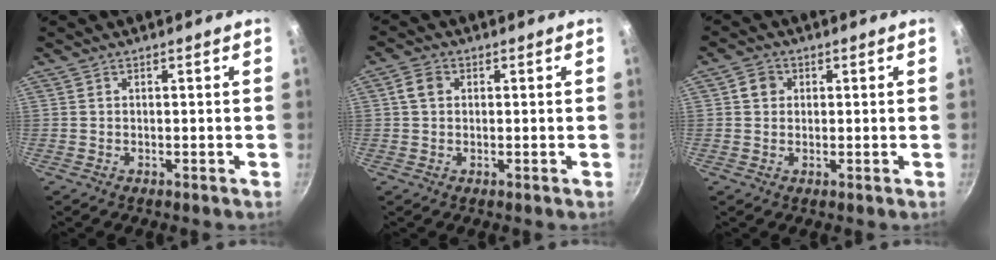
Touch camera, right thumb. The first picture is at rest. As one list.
[{"total": 3.5, "force": [0.7, 2.7, 2.0], "torque": [-0.030, 0.006, 0.009]}, {"total": 3.4, "force": [0.8, 2.9, 1.4], "torque": [-0.007, 0.006, 0.009]}]